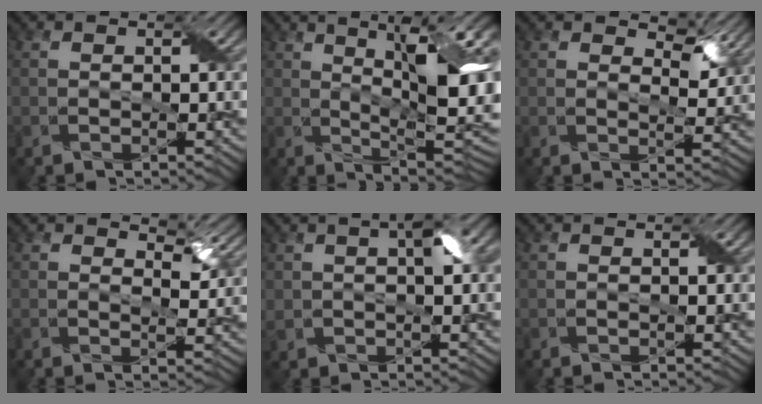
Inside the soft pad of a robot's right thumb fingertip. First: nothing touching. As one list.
[{"total": 15.0, "force": [3.9, 4.7, 13.7], "torque": [-0.204, 0.025, 0.059]}, {"total": 4.7, "force": [3.1, 2.3, 2.7], "torque": [-0.045, -0.006, 0.044]}, {"total": 4.1, "force": [3.0, 1.7, 2.3], "torque": [-0.040, -0.005, 0.046]}, {"total": 5.5, "force": [1.1, 2.7, 4.6], "torque": [-0.093, 0.010, 0.017]}, {"total": 0.0}]